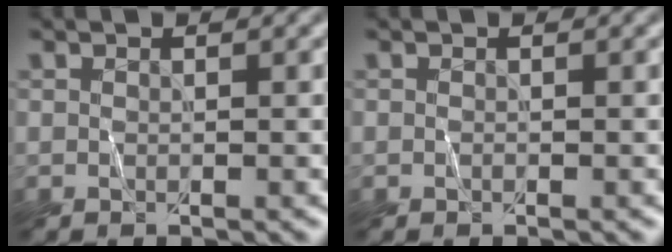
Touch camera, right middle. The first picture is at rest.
{"total": 0.0}